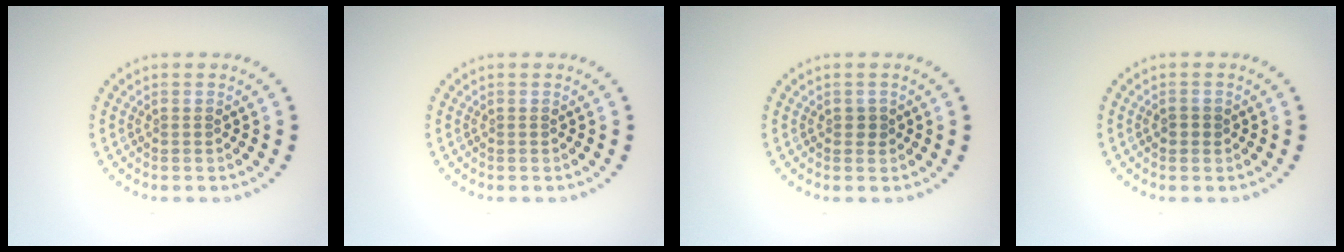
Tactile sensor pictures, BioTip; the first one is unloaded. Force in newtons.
{"total": 0.0}
{"total": 0.8, "press": 0.8, "slide": 0.2}
{"total": 1.1, "press": 1.1, "slide": 0.1}